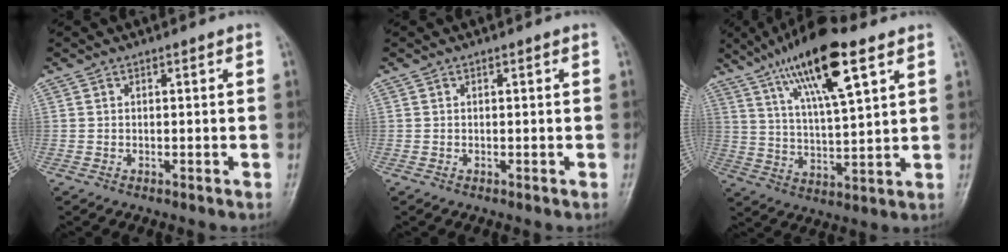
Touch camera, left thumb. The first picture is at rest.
{"total": 0.0}
{"total": 16.6, "force": [9.1, 4.1, 13.3], "torque": [-0.222, -0.022, 0.163]}